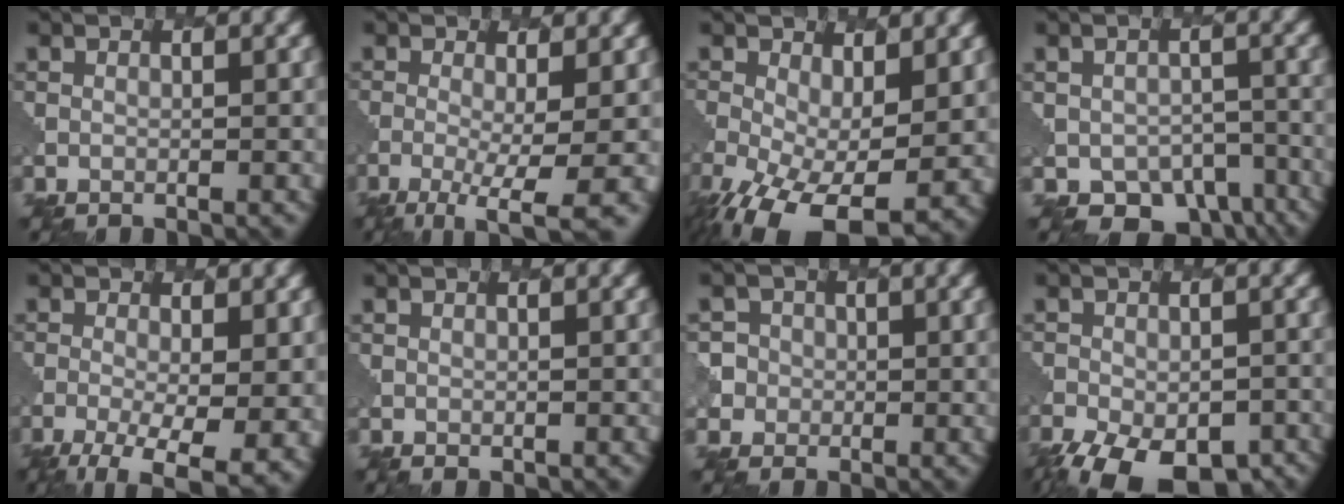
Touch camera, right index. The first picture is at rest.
{"total": 6.8, "force": [-2.6, 1.8, 6.0], "torque": [-0.096, -0.014, -0.045]}
{"total": 10.1, "force": [-2.8, 5.2, 8.1], "torque": [-0.171, -0.044, -0.035]}
{"total": 6.2, "force": [-3.8, 4.1, 2.9], "torque": [-0.035, -0.029, -0.046]}
{"total": 8.1, "force": [-3.3, 3.0, 6.7], "torque": [-0.111, -0.022, -0.047]}
{"total": 0.8, "force": [0.2, 0.6, 0.4], "torque": [-0.010, -0.003, 0.003]}
{"total": 4.1, "force": [0.1, 4.1, 0.5], "torque": [0.003, 0.020, -0.022]}
{"total": 11.8, "force": [-8.5, 5.4, 6.1], "torque": [-0.101, -0.036, -0.116]}